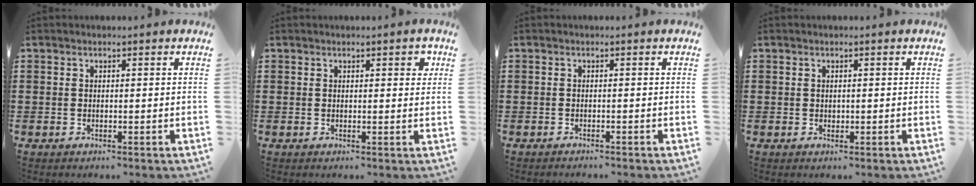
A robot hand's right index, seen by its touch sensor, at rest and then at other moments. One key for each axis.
{"total": 1.2, "fx": 0.5, "fy": 0.6, "fz": 0.9, "tx": -0.002, "ty": -0.001, "tz": 0.003}
{"total": 0.8, "fx": -0.8, "fy": -0.1, "fz": -0.1, "tx": 0.000, "ty": -0.004, "tz": -0.016}
{"total": 0.6, "fx": 0.2, "fy": 0.5, "fz": 0.2, "tx": -0.005, "ty": 0.003, "tz": 0.004}